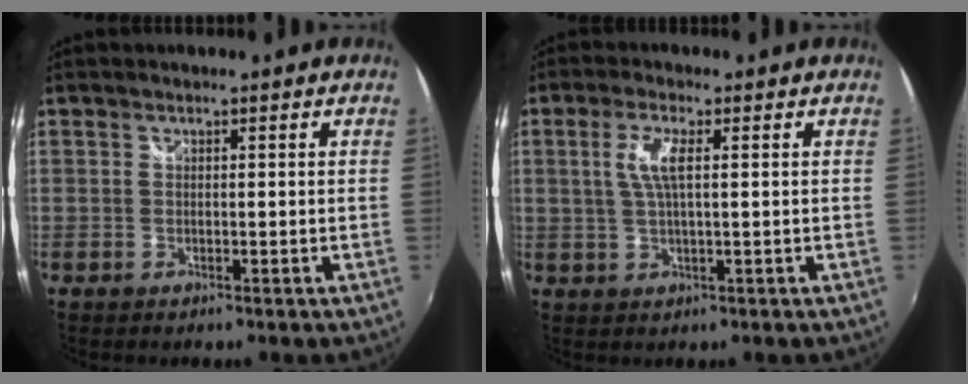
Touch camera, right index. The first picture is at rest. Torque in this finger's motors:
{"motor_torque": [0.25, -0.17, 0.25, 0.07]}